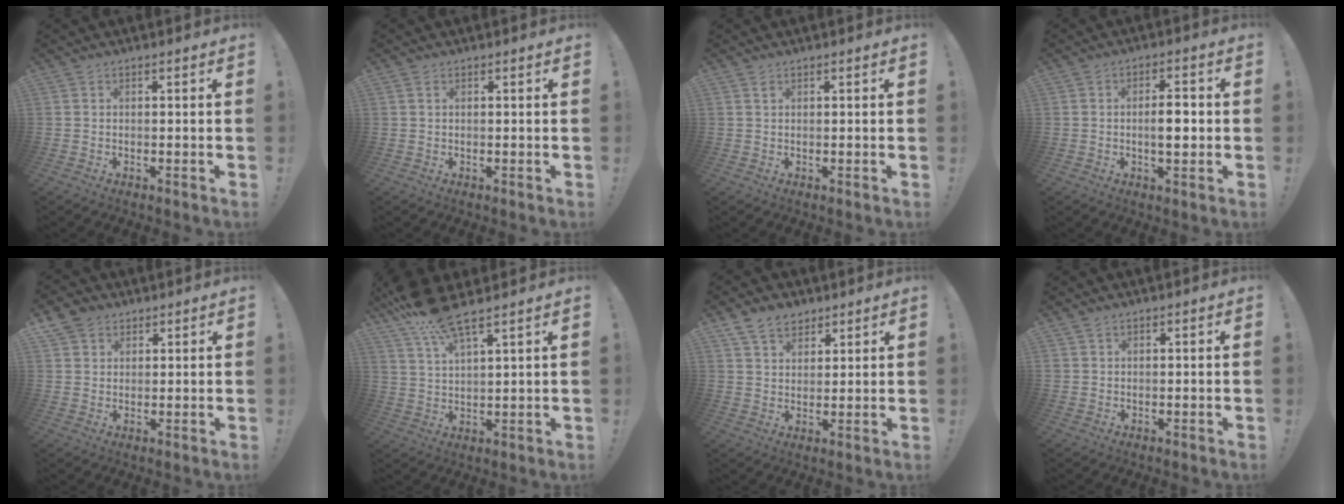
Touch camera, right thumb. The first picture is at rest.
{"total": 0.6, "force": [0.3, 0.2, 0.5], "torque": [-0.016, 0.002, 0.006]}
{"total": 0.8, "force": [0.5, 0.3, 0.6], "torque": [-0.008, 0.000, 0.008]}
{"total": 5.9, "force": [-0.7, 2.3, 5.4], "torque": [-0.077, 0.003, -0.019]}
{"total": 5.5, "force": [3.4, 4.1, 1.3], "torque": [-0.018, -0.014, 0.068]}
{"total": 9.8, "force": [7.7, 1.7, 5.8], "torque": [-0.117, -0.038, 0.139]}
{"total": 8.0, "force": [5.6, 5.0, 2.9], "torque": [-0.053, -0.025, 0.108]}
{"total": 1.3, "force": [0.8, 1.0, 0.3], "torque": [-0.001, 0.000, 0.014]}